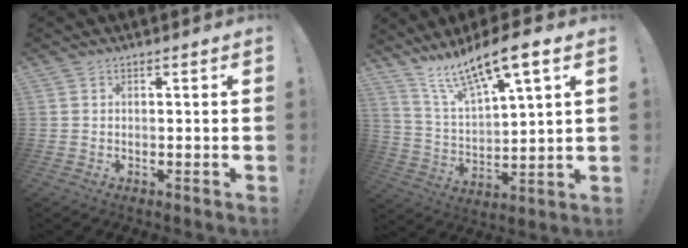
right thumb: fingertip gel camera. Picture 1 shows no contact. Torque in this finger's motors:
{"motor_torque": [-0.61, 1.32, 0.23, 0.22, 0.13]}